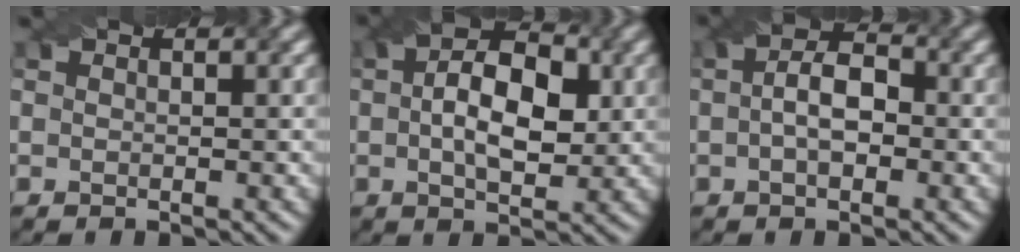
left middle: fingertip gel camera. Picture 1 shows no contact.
{"total": 6.2, "force": [0.1, 3.7, 5.0], "torque": [-0.069, 0.015, 0.011]}
{"total": 3.2, "force": [-0.8, 1.9, 2.4], "torque": [-0.031, 0.011, -0.007]}